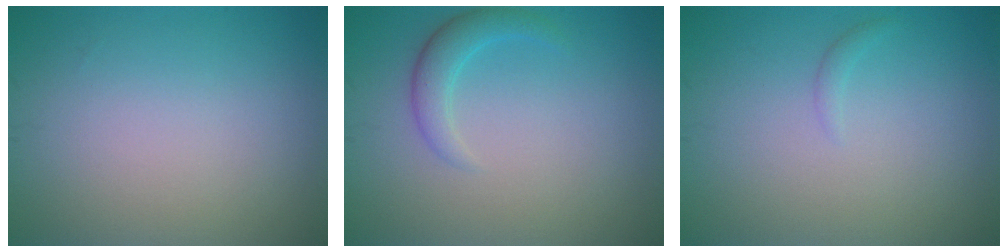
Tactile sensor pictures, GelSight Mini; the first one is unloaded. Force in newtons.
{"total": 2.2, "press": 2.2, "slide": 0.2}
{"total": 0.6, "press": 0.6, "slide": 0.1}